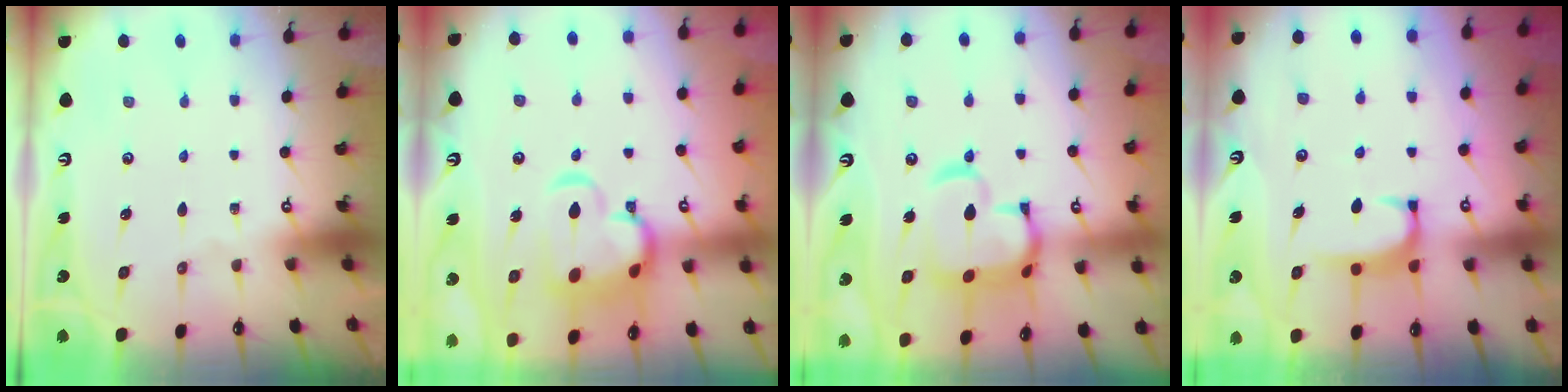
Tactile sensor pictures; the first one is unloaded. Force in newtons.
{"total": 10.1, "press": 9.9, "slide": 1.9}
{"total": 12.7, "press": 12.6, "slide": 1.6}
{"total": 1.8, "press": 1.8, "slide": 0.5}